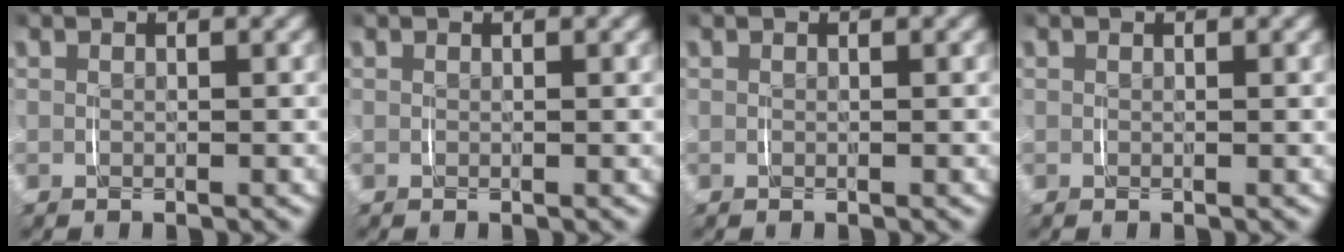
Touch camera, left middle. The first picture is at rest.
{"total": 0.0}
{"total": 0.0}
{"total": 0.0}